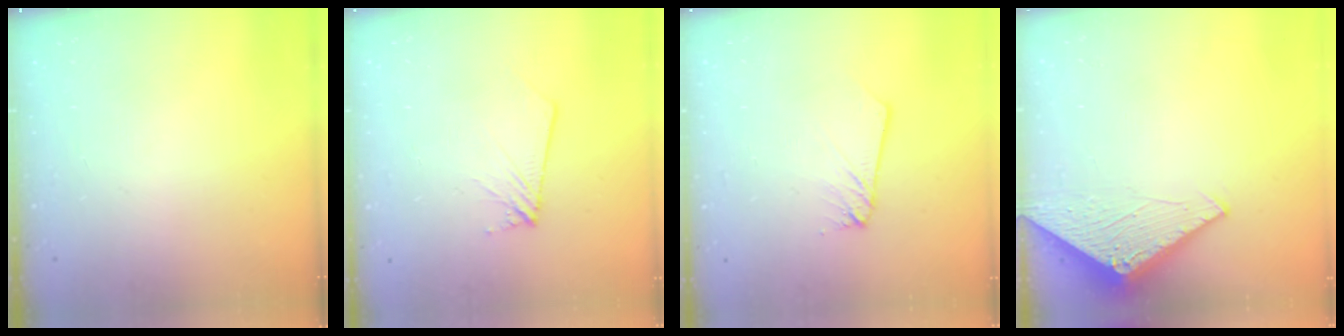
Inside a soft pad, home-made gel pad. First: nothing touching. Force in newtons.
{"total": 2.6, "press": 2.6, "slide": 0.2}
{"total": 2.0, "press": 2.0, "slide": 0.1}
{"total": 2.8, "press": 2.8, "slide": 0.2}